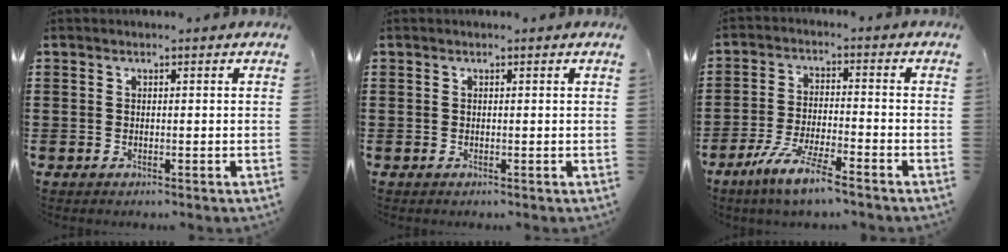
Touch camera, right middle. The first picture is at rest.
{"total": 0.0}
{"total": 6.7, "force": [-5.2, 0.4, 4.1], "torque": [-0.092, -0.010, -0.102]}